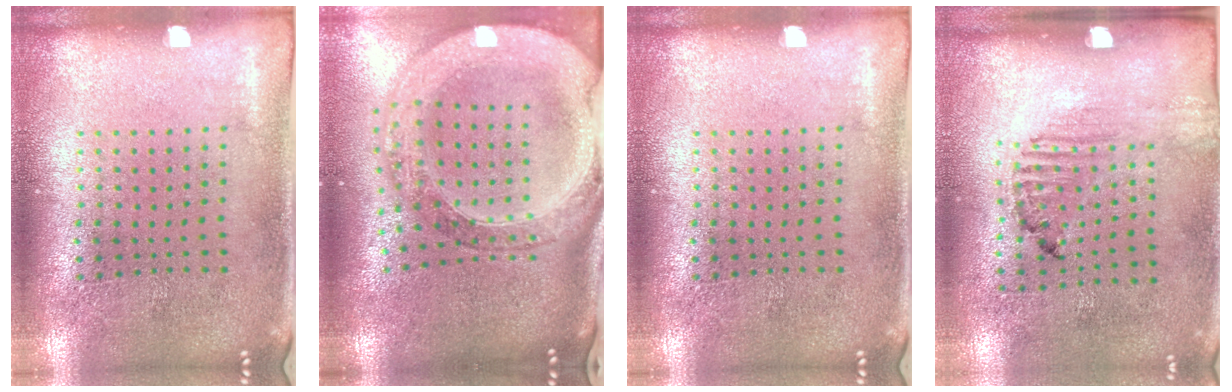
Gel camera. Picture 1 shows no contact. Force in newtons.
{"total": 3.0, "press": 2.5, "slide": 1.6}
{"total": 0.0}
{"total": 1.5, "press": 1.2, "slide": 1.0}